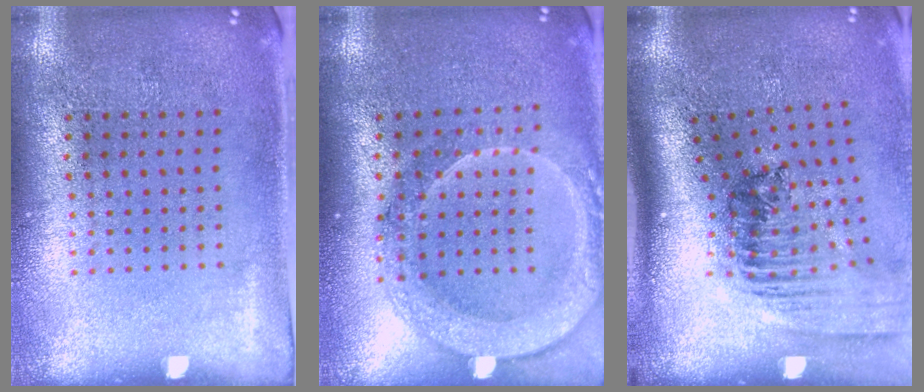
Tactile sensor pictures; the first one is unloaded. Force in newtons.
{"total": 2.1, "press": 1.9, "slide": 0.9}
{"total": 2.3, "press": 1.6, "slide": 1.6}